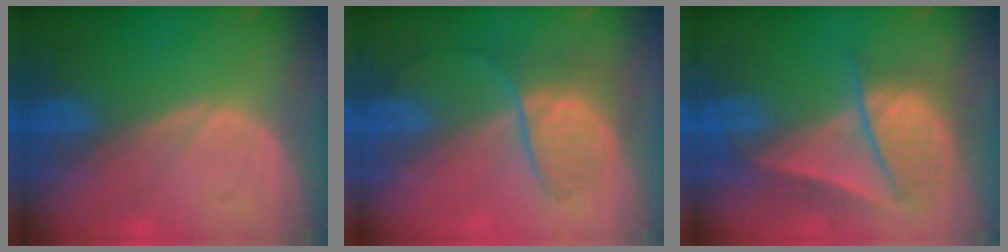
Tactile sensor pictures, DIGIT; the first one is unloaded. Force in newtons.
{"total": 6.4, "press": 6.0, "slide": 2.3}
{"total": 7.8, "press": 7.3, "slide": 2.7}